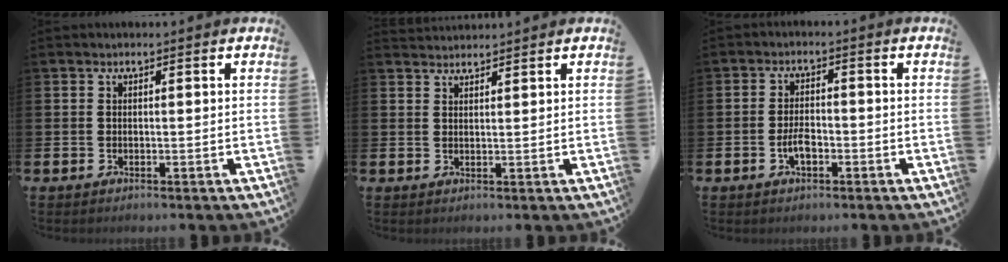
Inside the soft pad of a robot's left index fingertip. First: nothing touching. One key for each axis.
{"total": 2.0, "fx": 2.0, "fy": 0.3, "fz": -0.1, "tx": -0.002, "ty": -0.004, "tz": 0.038}
{"total": 2.9, "fx": -1.1, "fy": 1.4, "fz": 2.3, "tx": -0.041, "ty": 0.003, "tz": -0.020}